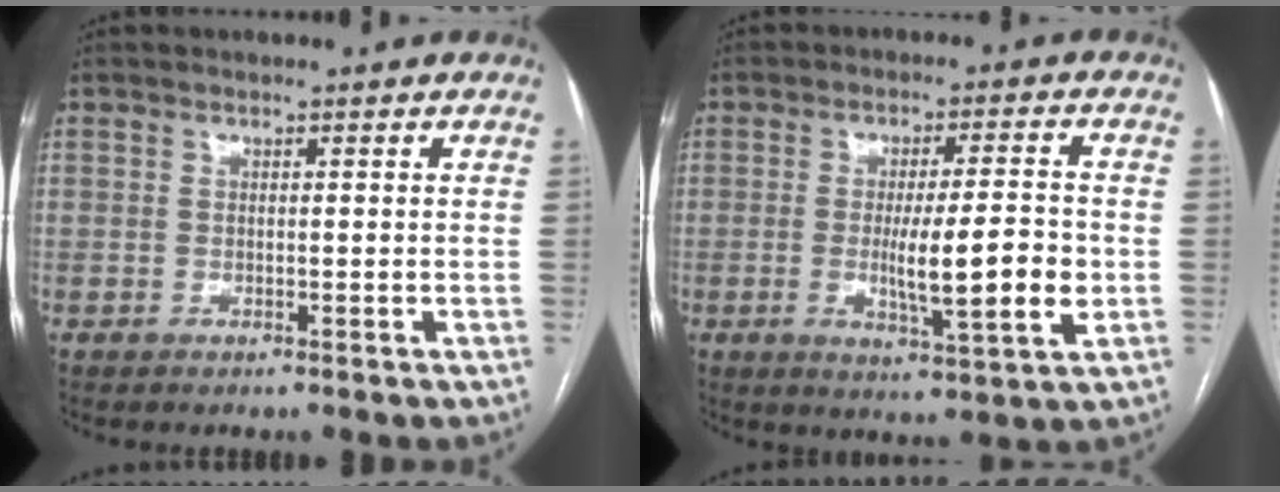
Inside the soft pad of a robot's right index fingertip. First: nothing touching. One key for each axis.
{"total": 10.6, "fx": -1.6, "fy": 1.0, "fz": 10.5, "tx": -0.168, "ty": -0.014, "tz": -0.026}